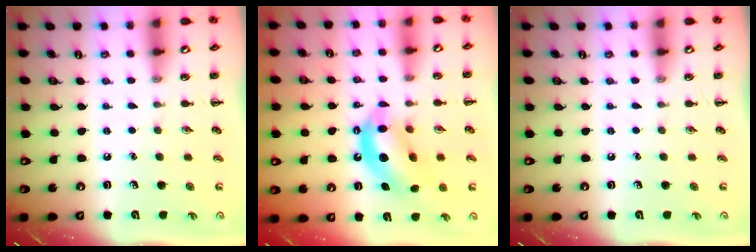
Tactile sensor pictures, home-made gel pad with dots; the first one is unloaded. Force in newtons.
{"total": 12.0, "press": 11.5, "slide": 3.3}
{"total": 0.0}